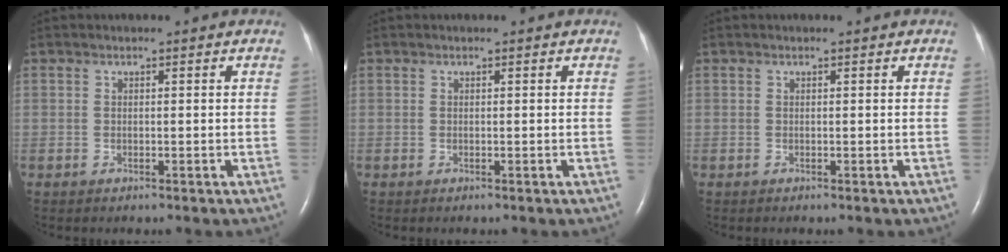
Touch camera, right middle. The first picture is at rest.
{"total": 0.0}
{"total": 0.0}